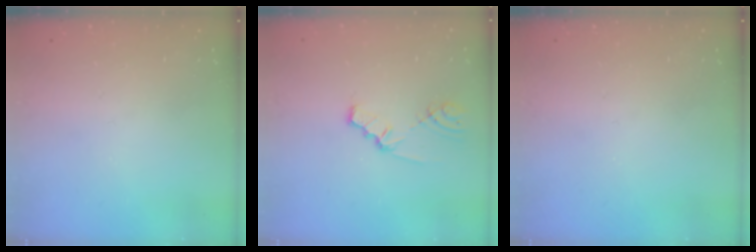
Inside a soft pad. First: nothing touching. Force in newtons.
{"total": 1.8, "press": 1.7, "slide": 0.3}
{"total": 0.0}